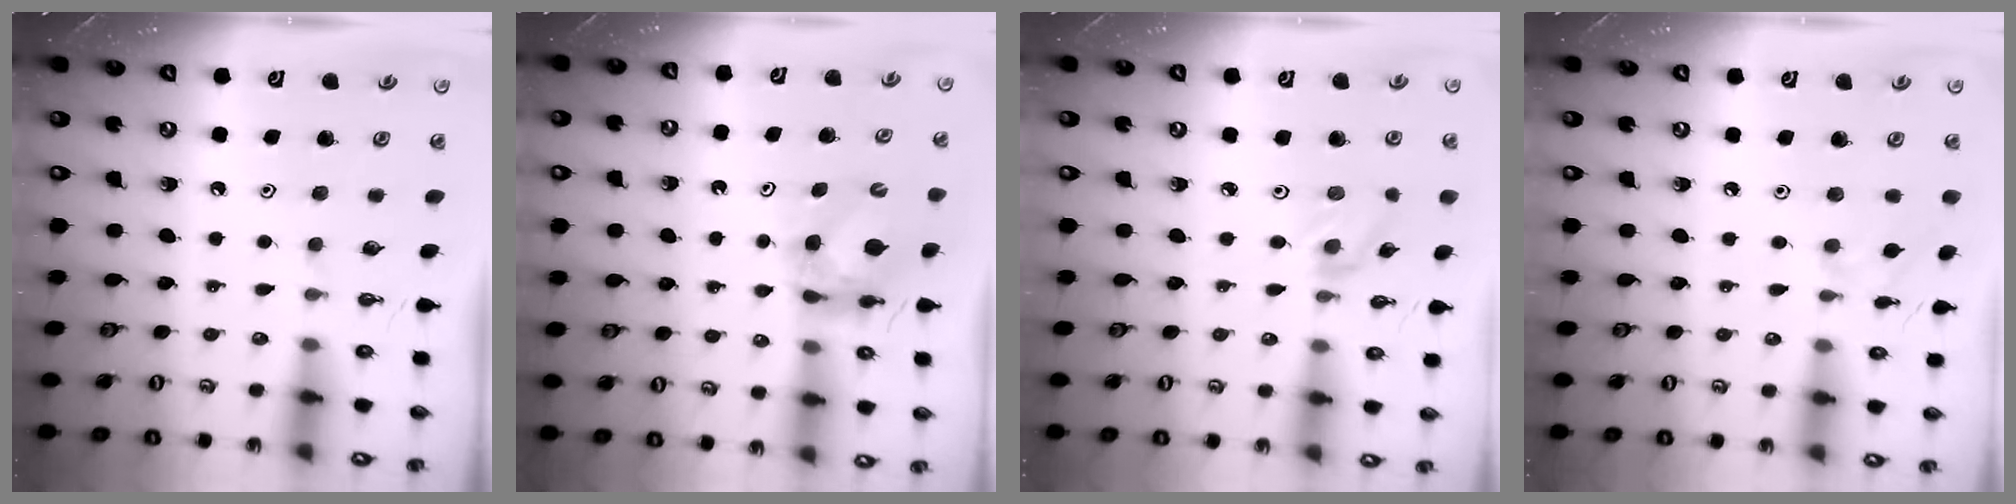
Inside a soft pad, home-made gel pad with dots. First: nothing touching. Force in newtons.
{"total": 6.4, "press": 6.4, "slide": 0.6}
{"total": 1.6, "press": 1.5, "slide": 0.3}
{"total": 3.9, "press": 3.9, "slide": 0.6}